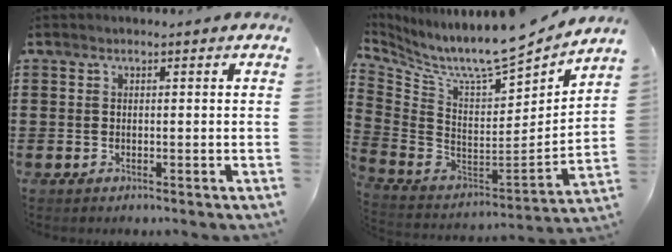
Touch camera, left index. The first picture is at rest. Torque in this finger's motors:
{"motor_torque": [2.14, 0.00, 0.36, 0.15]}